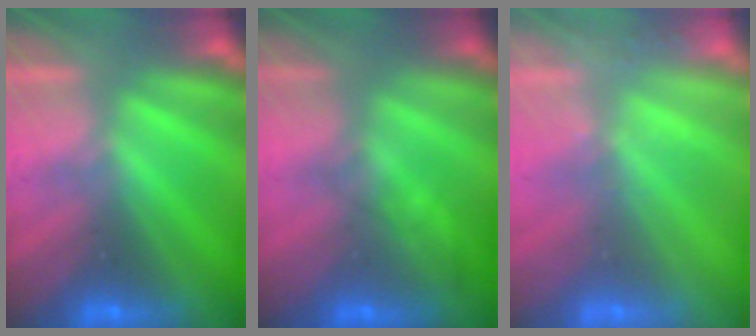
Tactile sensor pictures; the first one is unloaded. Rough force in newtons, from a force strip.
{"total": 1.1}
{"total": 2.4}